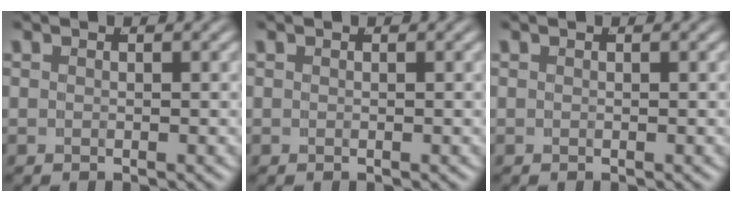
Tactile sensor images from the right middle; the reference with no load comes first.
{"total": 0.0}
{"total": 0.0}